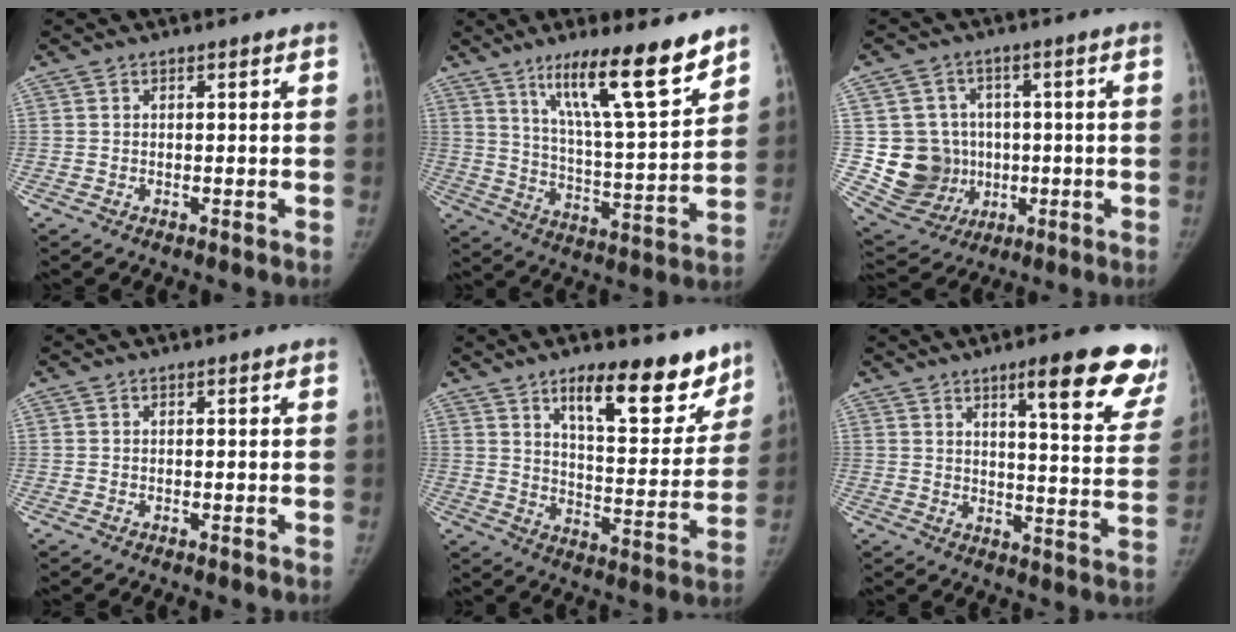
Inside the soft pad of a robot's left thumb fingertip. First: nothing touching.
{"total": 17.3, "force": [11.7, 2.5, 12.5], "torque": [-0.182, -0.074, 0.199]}
{"total": 12.4, "force": [-0.2, 11.8, 4.0], "torque": [-0.044, 0.007, 0.021]}
{"total": 0.0}
{"total": 17.5, "force": [11.9, 6.6, 11.0], "torque": [-0.091, -0.079, 0.178]}
{"total": 17.4, "force": [11.2, 3.6, 12.9], "torque": [-0.125, -0.055, 0.139]}